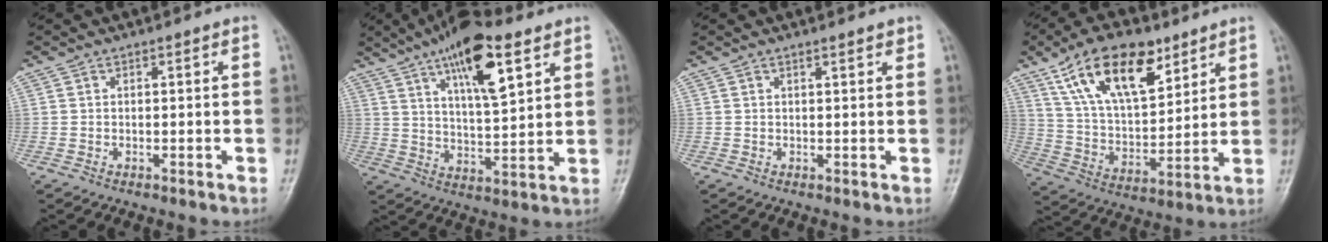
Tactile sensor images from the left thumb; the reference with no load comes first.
{"total": 14.9, "force": [8.1, 4.8, 11.6], "torque": [-0.173, -0.030, 0.136]}
{"total": 1.4, "force": [1.0, 0.2, 0.8], "torque": [-0.009, -0.004, 0.014]}
{"total": 17.8, "force": [10.3, 8.4, 11.9], "torque": [-0.168, -0.039, 0.189]}